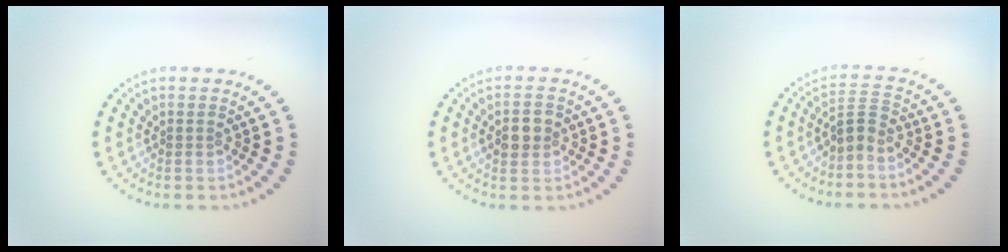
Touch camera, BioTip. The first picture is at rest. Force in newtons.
{"total": 2.9, "press": 2.9, "slide": 0.1}
{"total": 2.3, "press": 1.6, "slide": 1.6}